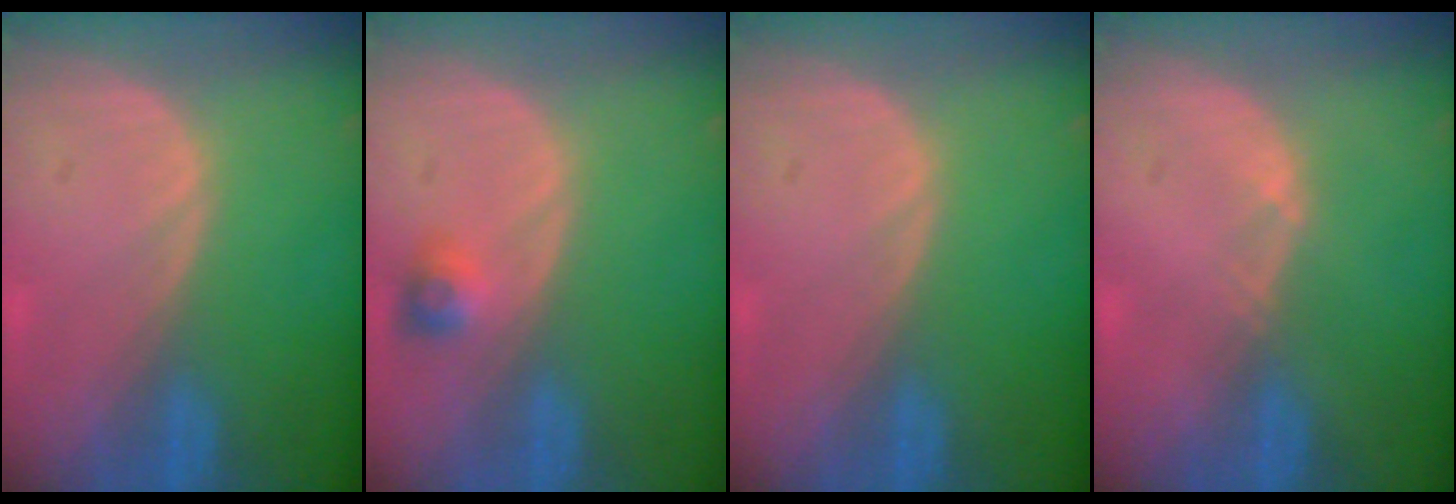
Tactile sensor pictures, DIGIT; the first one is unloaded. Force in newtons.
{"total": 2.6, "press": 2.4, "slide": 1.0}
{"total": 0.0}
{"total": 0.6, "press": 0.5, "slide": 0.3}